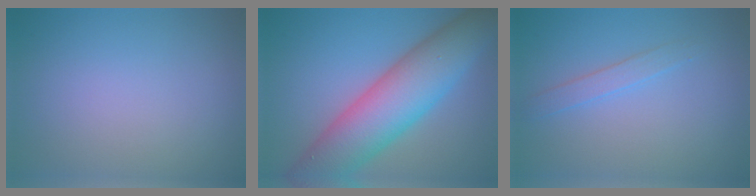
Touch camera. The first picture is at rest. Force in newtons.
{"total": 10.0, "press": 10.0, "slide": 0.5}
{"total": 1.5, "press": 1.5, "slide": 0.1}